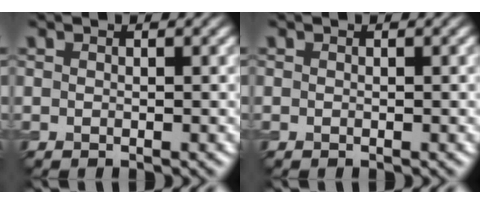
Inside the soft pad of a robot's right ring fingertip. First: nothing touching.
{"total": 0.0}